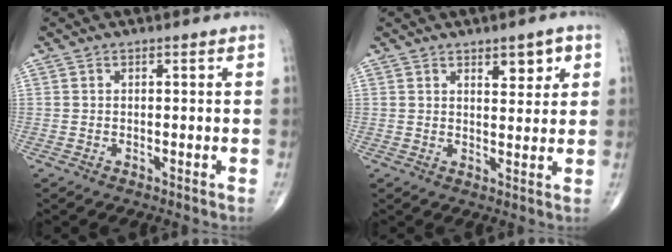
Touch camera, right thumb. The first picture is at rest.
{"total": 5.1, "force": [2.6, 2.2, 3.9], "torque": [-0.038, -0.015, 0.036]}